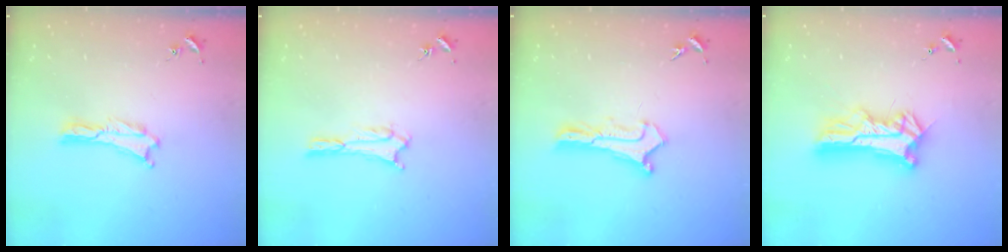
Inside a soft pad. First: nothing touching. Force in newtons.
{"total": 1.9, "press": 1.9, "slide": 0.2}
{"total": 0.9, "press": 0.9, "slide": 0.1}
{"total": 11.3, "press": 11.3, "slide": 1.0}